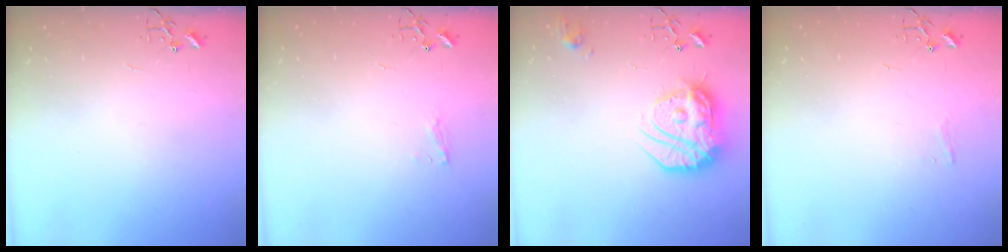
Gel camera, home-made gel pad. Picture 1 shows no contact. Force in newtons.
{"total": 5.7, "press": 5.7, "slide": 0.7}
{"total": 19.3, "press": 19.2, "slide": 1.7}
{"total": 3.7, "press": 3.6, "slide": 0.6}